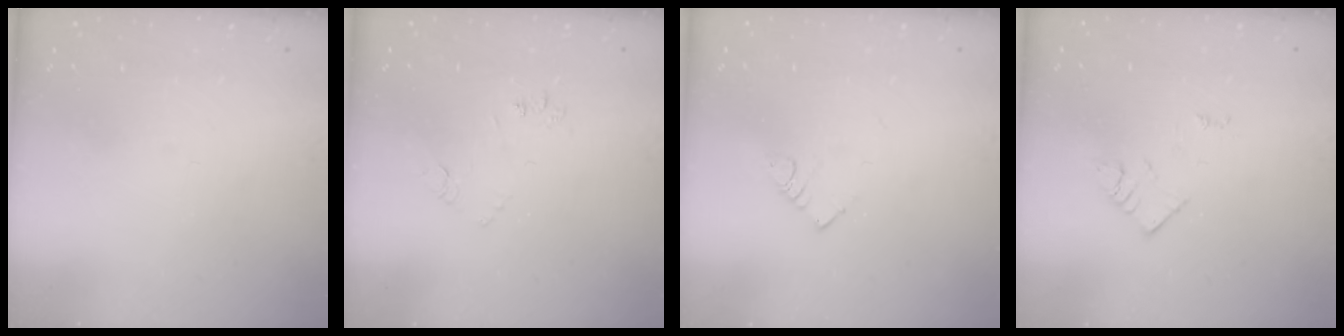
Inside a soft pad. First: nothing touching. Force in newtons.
{"total": 7.9, "press": 7.9, "slide": 0.6}
{"total": 2.9, "press": 2.9, "slide": 0.5}
{"total": 2.7, "press": 2.6, "slide": 0.4}